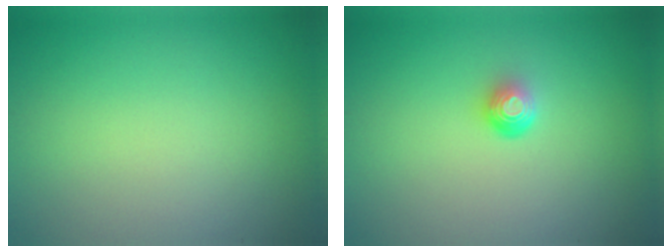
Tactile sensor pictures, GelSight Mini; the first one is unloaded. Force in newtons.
{"total": 1.7, "press": 1.1, "slide": 1.3}